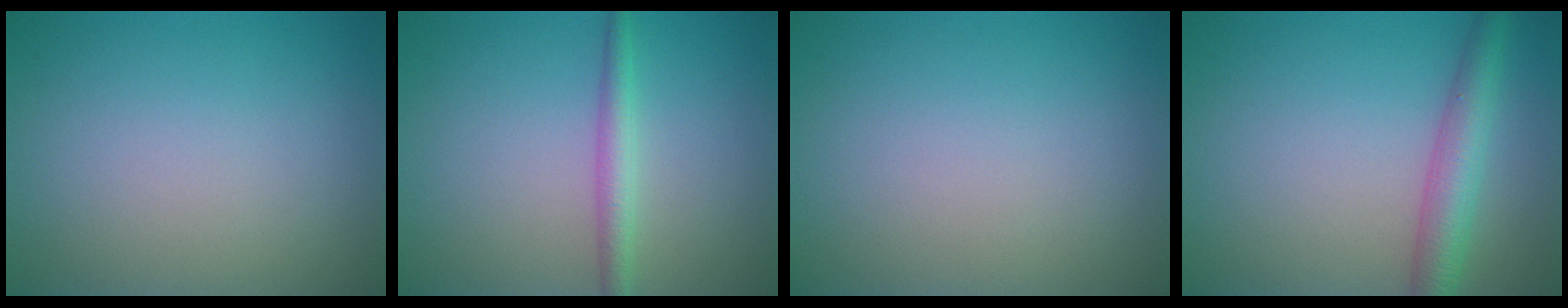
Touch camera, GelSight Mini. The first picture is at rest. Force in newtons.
{"total": 2.1, "press": 2.1, "slide": 0.0}
{"total": 0.0}
{"total": 4.1, "press": 4.1, "slide": 0.1}